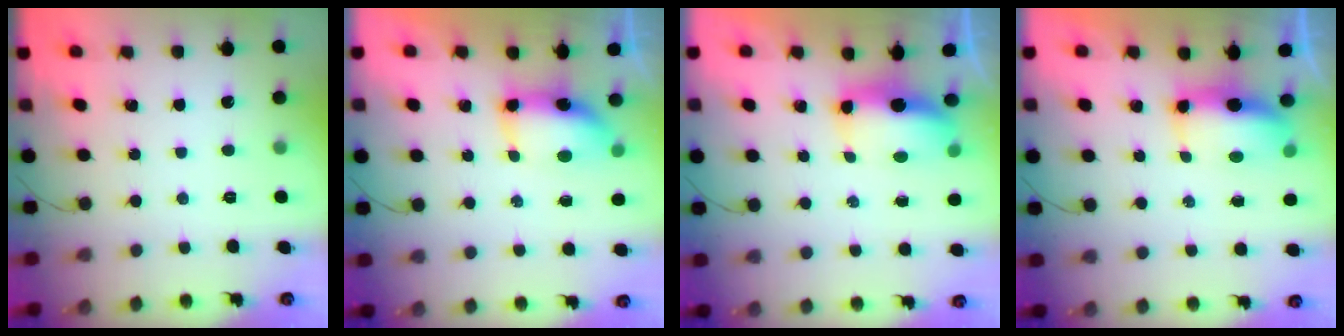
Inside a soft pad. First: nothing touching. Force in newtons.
{"total": 8.1, "press": 8.0, "slide": 0.7}
{"total": 10.2, "press": 8.2, "slide": 6.1}
{"total": 10.3, "press": 8.6, "slide": 5.7}